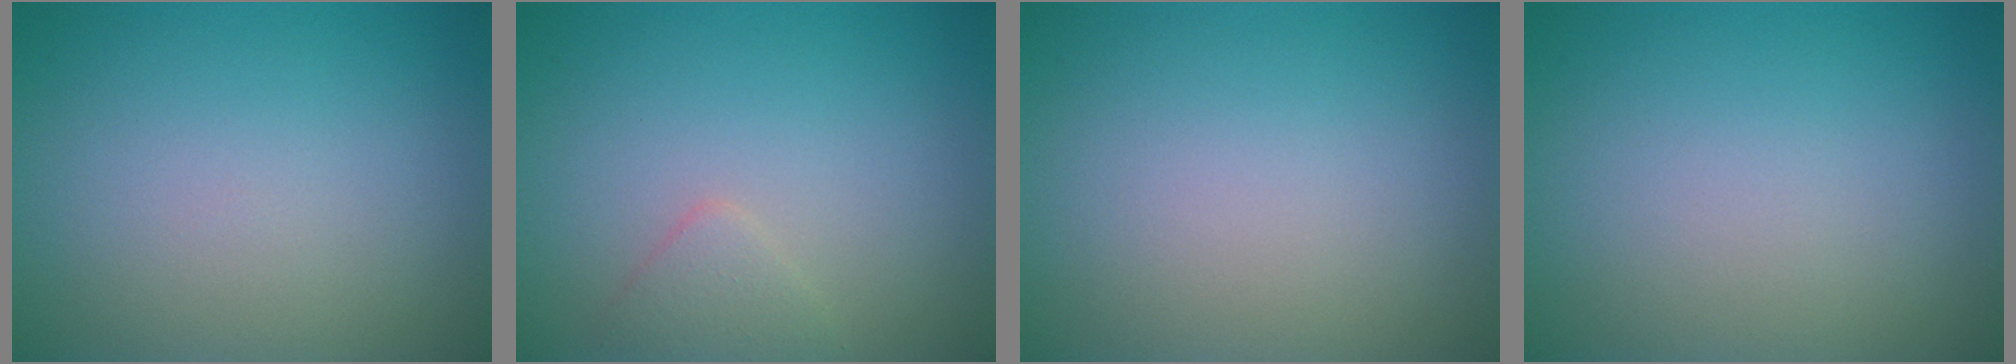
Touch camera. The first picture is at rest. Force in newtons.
{"total": 1.4, "press": 1.4, "slide": 0.1}
{"total": 0.0}
{"total": 0.0}